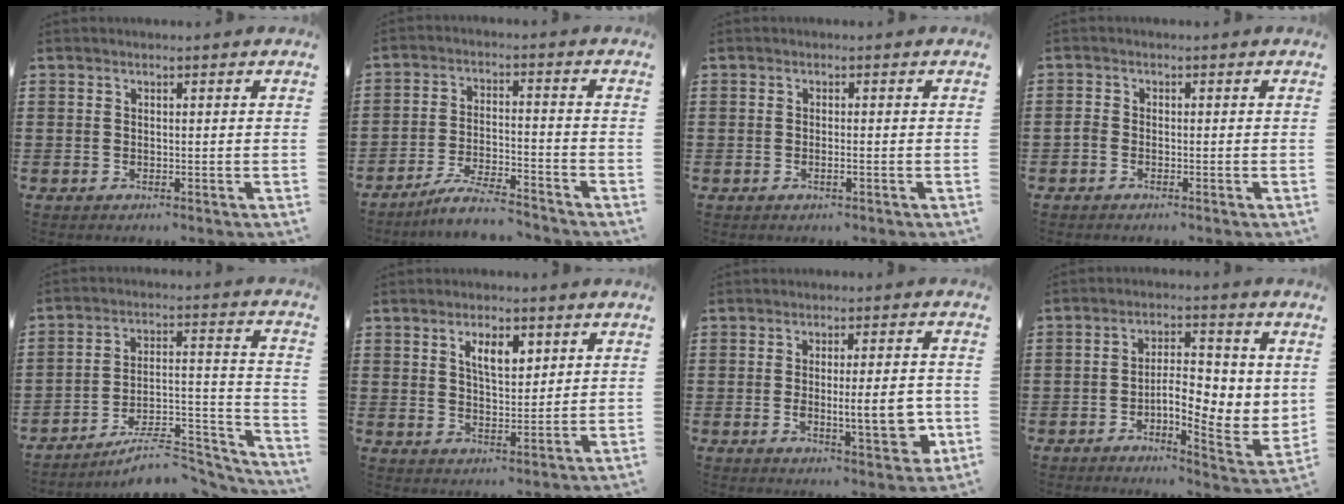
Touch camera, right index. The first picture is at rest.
{"total": 6.0, "force": [-5.5, 0.1, 2.2], "torque": [-0.050, -0.005, -0.108]}
{"total": 0.7, "force": [-0.4, 0.0, 0.6], "torque": [-0.010, -0.003, -0.006]}
{"total": 1.1, "force": [-0.8, 0.6, 0.4], "torque": [-0.018, -0.003, -0.018]}
{"total": 8.9, "force": [-7.6, 2.2, 4.1], "torque": [-0.051, 0.020, -0.141]}
{"total": 5.1, "force": [2.4, 2.2, 4.0], "torque": [-0.070, 0.003, 0.038]}
{"total": 8.6, "force": [-1.1, 2.3, 8.2], "torque": [-0.112, -0.011, -0.018]}
{"total": 6.9, "force": [0.1, 3.1, 6.1], "torque": [-0.096, -0.012, -0.008]}